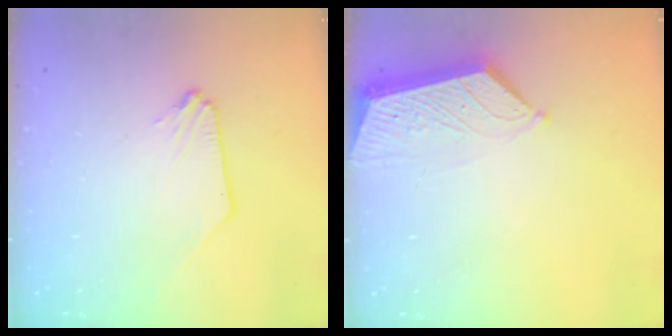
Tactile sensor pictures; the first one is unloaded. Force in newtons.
{"total": 5.3, "press": 5.3, "slide": 0.5}